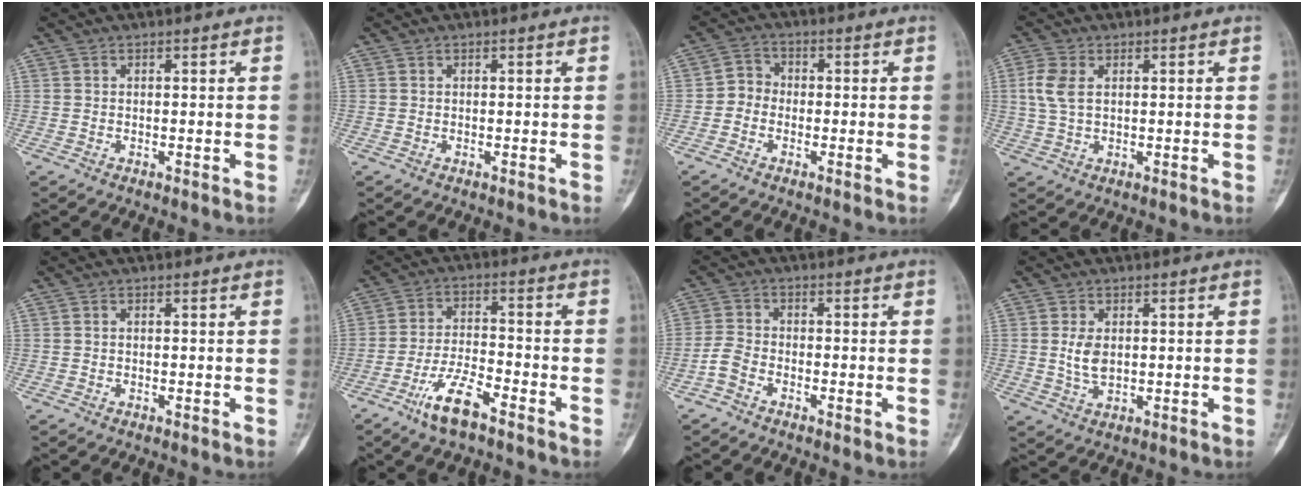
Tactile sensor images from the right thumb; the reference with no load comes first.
{"total": 0.0}
{"total": 3.6, "force": [-1.1, 3.2, 1.4], "torque": [-0.003, 0.012, -0.035]}
{"total": 5.3, "force": [1.1, 3.2, 4.1], "torque": [-0.104, 0.006, 0.022]}
{"total": 0.0}
{"total": 8.7, "force": [-5.7, 2.3, 6.1], "torque": [-0.125, 0.027, -0.106]}
{"total": 3.6, "force": [-2.2, 2.1, 2.0], "torque": [-0.044, 0.014, -0.051]}
{"total": 4.4, "force": [0.4, 2.7, 3.4], "torque": [-0.067, -0.006, 0.012]}